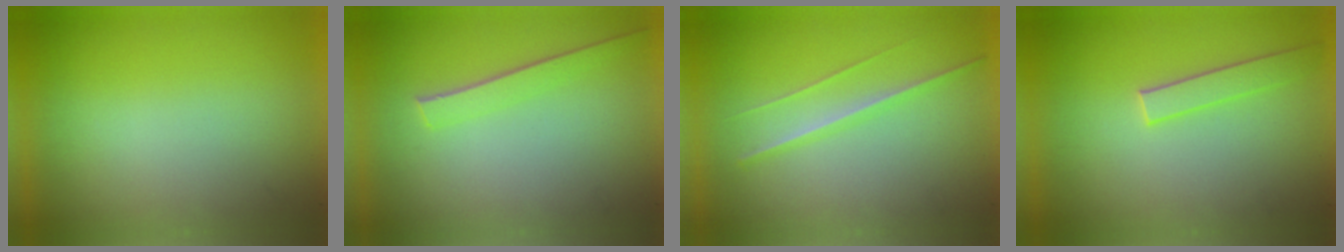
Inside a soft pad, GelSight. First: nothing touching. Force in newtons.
{"total": 1.4}
{"total": 1.3}
{"total": 1.5}